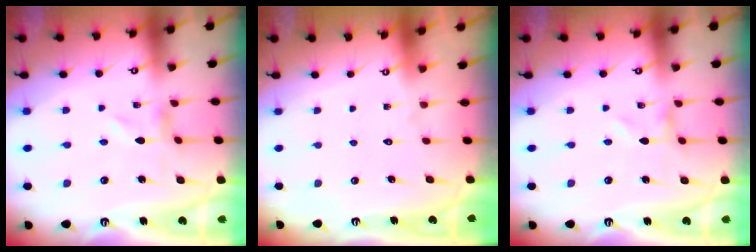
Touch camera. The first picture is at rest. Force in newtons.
{"total": 1.6, "press": 1.6, "slide": 0.1}
{"total": 0.0}